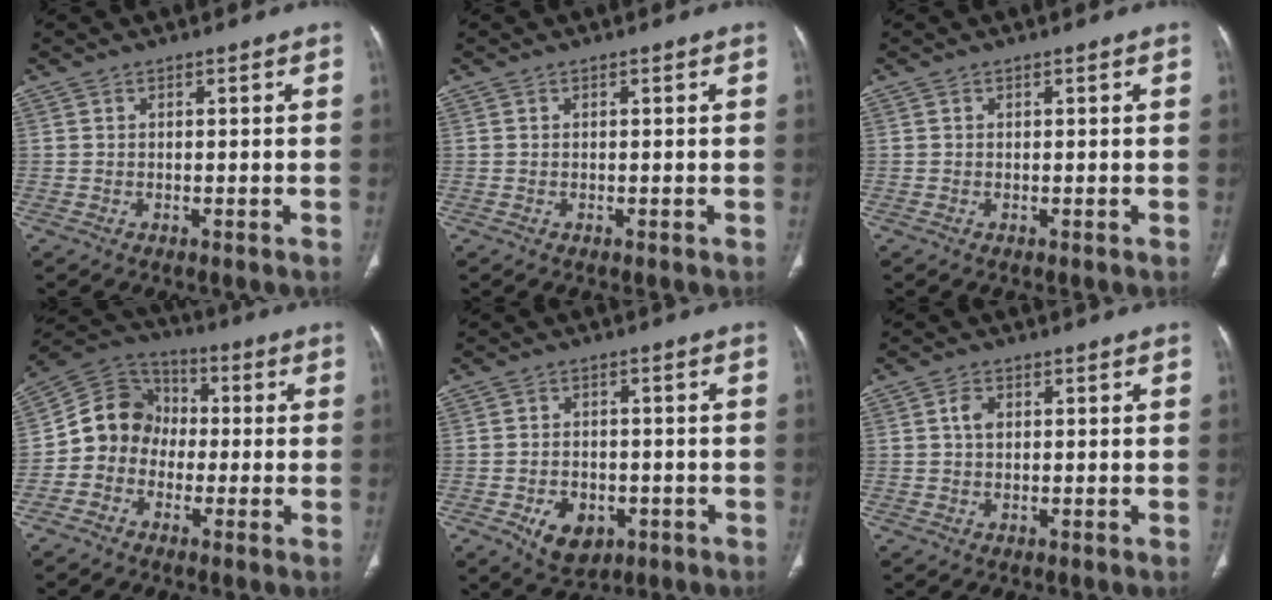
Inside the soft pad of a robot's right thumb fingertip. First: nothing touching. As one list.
[{"total": 0.0}, {"total": 0.0}, {"total": 10.3, "force": [-1.7, 9.2, 4.3], "torque": [-0.054, 0.040, -0.048]}, {"total": 7.4, "force": [-2.9, 5.3, 4.4], "torque": [-0.054, 0.015, -0.035]}, {"total": 2.5, "force": [0.5, 1.7, 1.8], "torque": [-0.033, 0.002, 0.006]}]